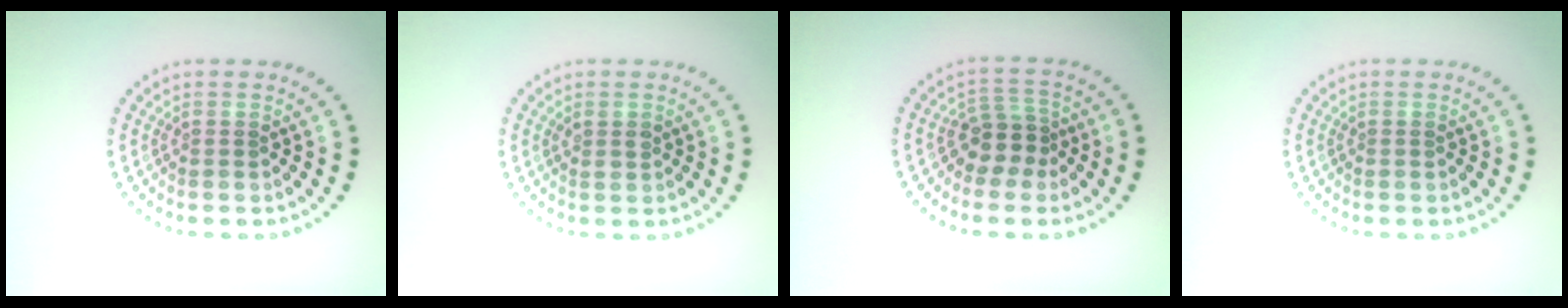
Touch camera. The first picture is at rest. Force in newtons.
{"total": 1.0, "press": 0.9, "slide": 0.4}
{"total": 2.8, "press": 2.3, "slide": 1.6}
{"total": 0.0}